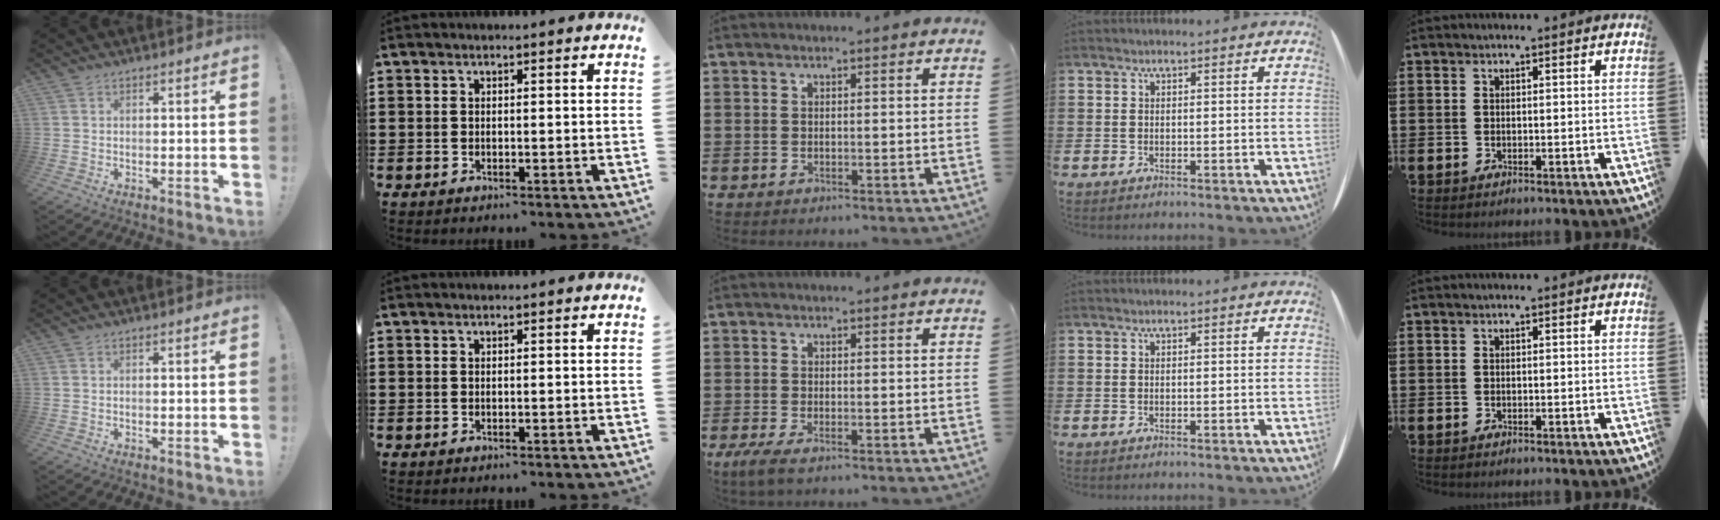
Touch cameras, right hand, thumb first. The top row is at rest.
{"middle": {"total": 1.7, "force": [-1.0, 0.3, 1.3], "torque": [-0.033, -0.004, -0.020]}}